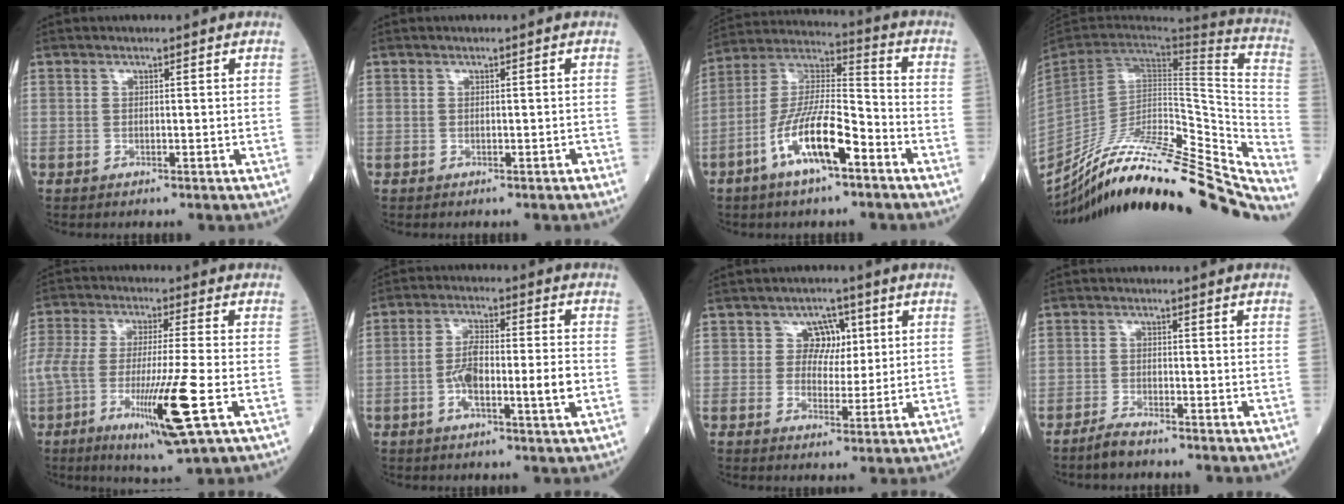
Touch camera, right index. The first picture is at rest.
{"total": 0.0}
{"total": 13.7, "force": [-6.5, 3.1, 11.6], "torque": [-0.228, 0.003, -0.121]}
{"total": 35.5, "force": [-31.4, 3.0, 16.2], "torque": [-0.166, -0.030, -0.454]}
{"total": 15.3, "force": [-5.6, 0.7, 14.2], "torque": [-0.290, -0.021, -0.100]}
{"total": 8.7, "force": [-2.0, 1.4, 8.4], "torque": [-0.156, 0.015, -0.037]}
{"total": 4.7, "force": [1.4, 3.9, 2.2], "torque": [-0.017, 0.010, 0.020]}
{"total": 2.6, "force": [-2.4, 0.4, 1.1], "torque": [-0.024, -0.002, -0.046]}